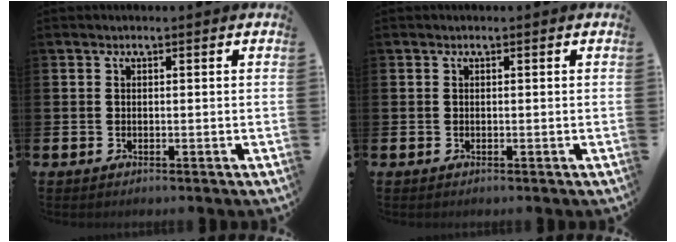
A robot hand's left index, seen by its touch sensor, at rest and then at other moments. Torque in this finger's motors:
{"motor_torque": [0.00, 0.00, 0.00, 0.01]}